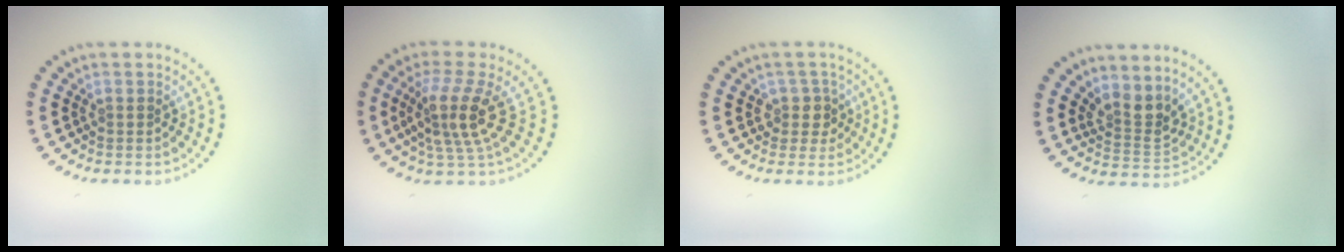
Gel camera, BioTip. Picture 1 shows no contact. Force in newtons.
{"total": 4.3, "press": 3.2, "slide": 2.8}
{"total": 1.9, "press": 1.6, "slide": 1.2}
{"total": 2.7, "press": 2.0, "slide": 1.8}